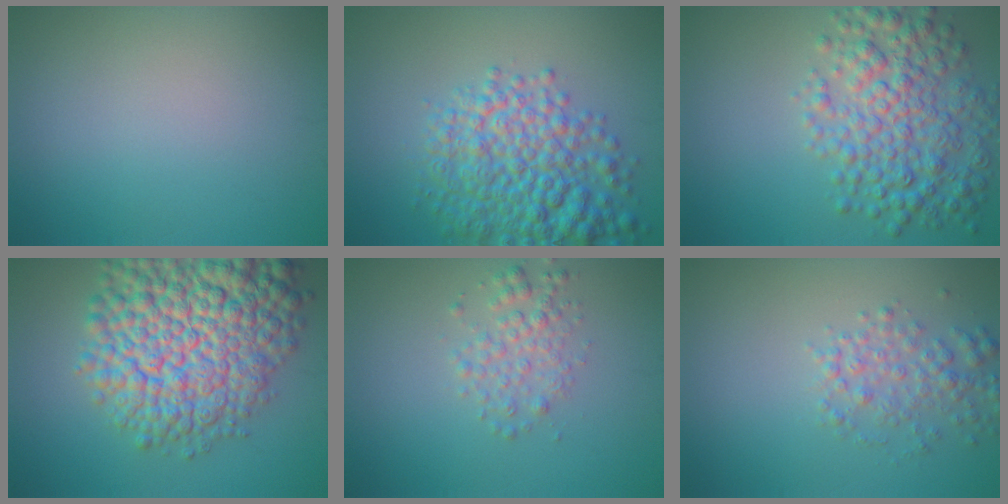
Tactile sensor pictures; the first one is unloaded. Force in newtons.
{"total": 7.6, "press": 7.6, "slide": 0.3}
{"total": 6.6, "press": 6.6, "slide": 0.1}
{"total": 12.7, "press": 12.7, "slide": 0.5}
{"total": 2.4, "press": 2.4, "slide": 0.1}
{"total": 2.7, "press": 2.7, "slide": 0.1}